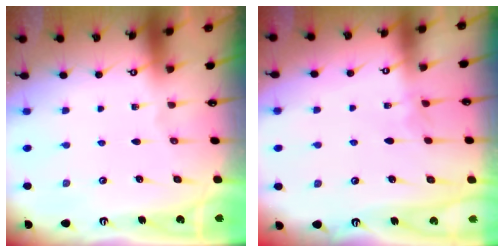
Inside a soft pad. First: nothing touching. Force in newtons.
{"total": 2.3, "press": 2.3, "slide": 0.4}